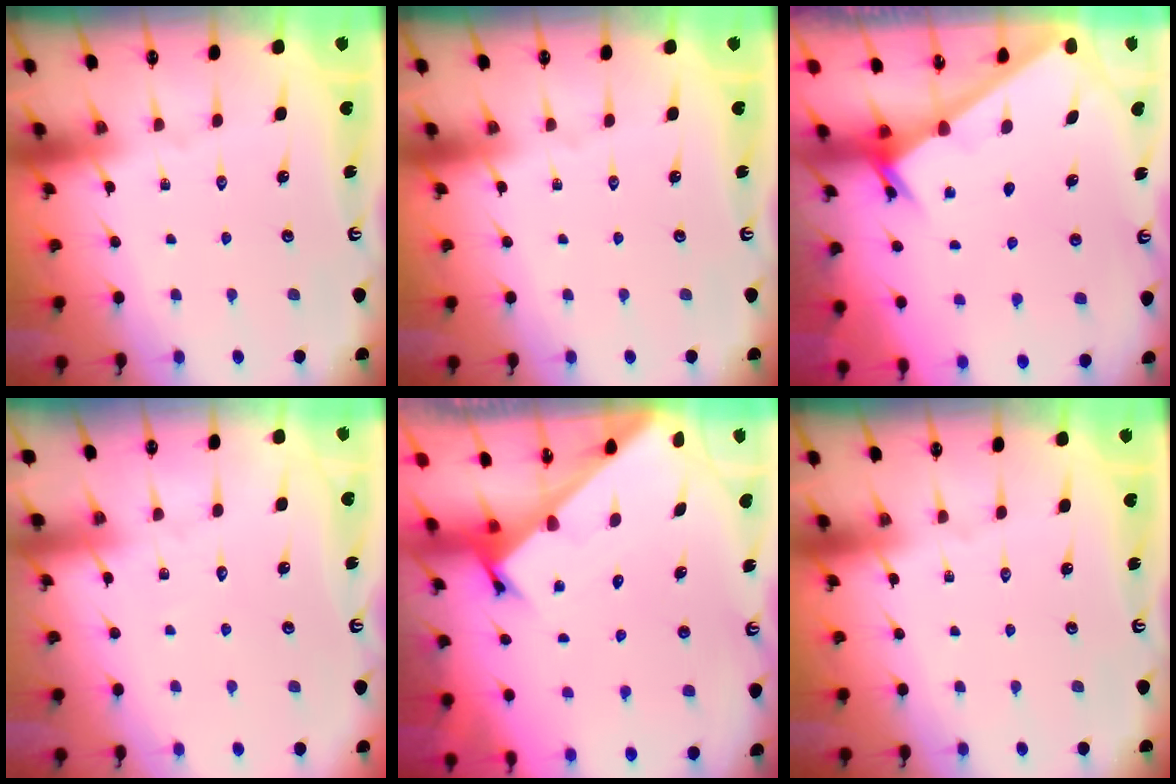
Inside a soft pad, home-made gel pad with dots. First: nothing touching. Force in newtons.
{"total": 0.0}
{"total": 2.5, "press": 2.5, "slide": 0.2}
{"total": 2.7, "press": 2.7, "slide": 0.3}
{"total": 2.4, "press": 2.4, "slide": 0.2}
{"total": 0.0}